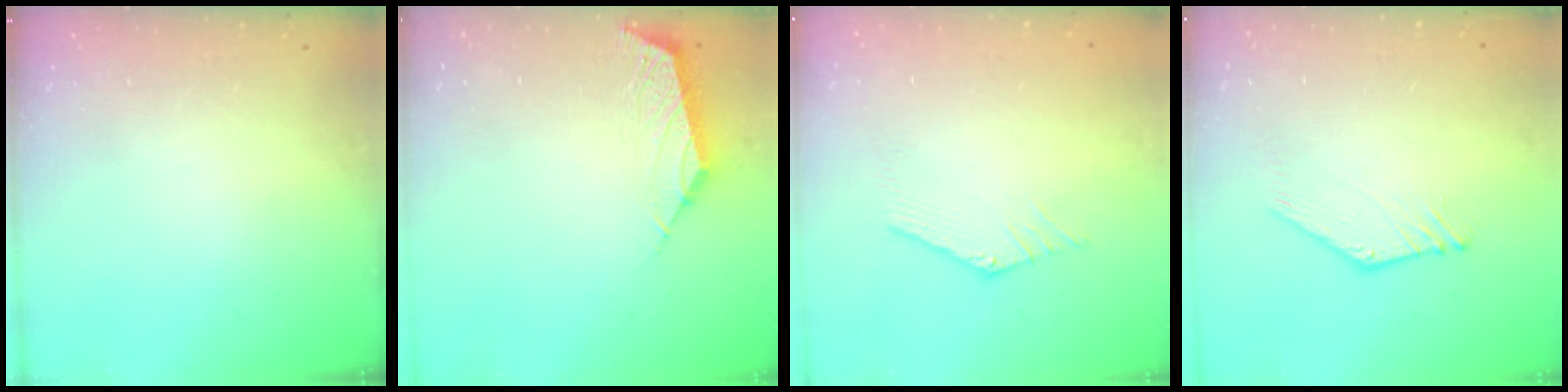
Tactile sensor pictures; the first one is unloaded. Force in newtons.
{"total": 3.0, "press": 2.9, "slide": 0.6}
{"total": 0.7, "press": 0.6, "slide": 0.3}
{"total": 2.2, "press": 2.2, "slide": 0.1}